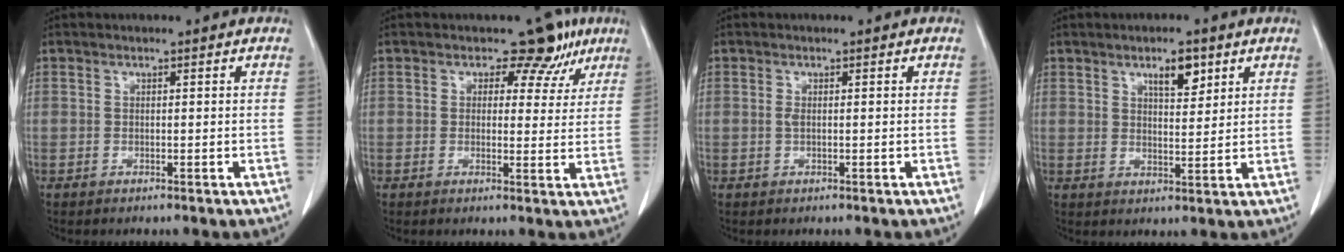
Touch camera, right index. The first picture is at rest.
{"total": 7.7, "force": [4.1, 5.1, 4.0], "torque": [-0.040, 0.027, 0.053]}
{"total": 1.1, "force": [-0.1, 0.5, 0.9], "torque": [-0.023, 0.001, -0.001]}
{"total": 5.4, "force": [3.0, 2.0, 4.1], "torque": [-0.069, 0.001, 0.051]}